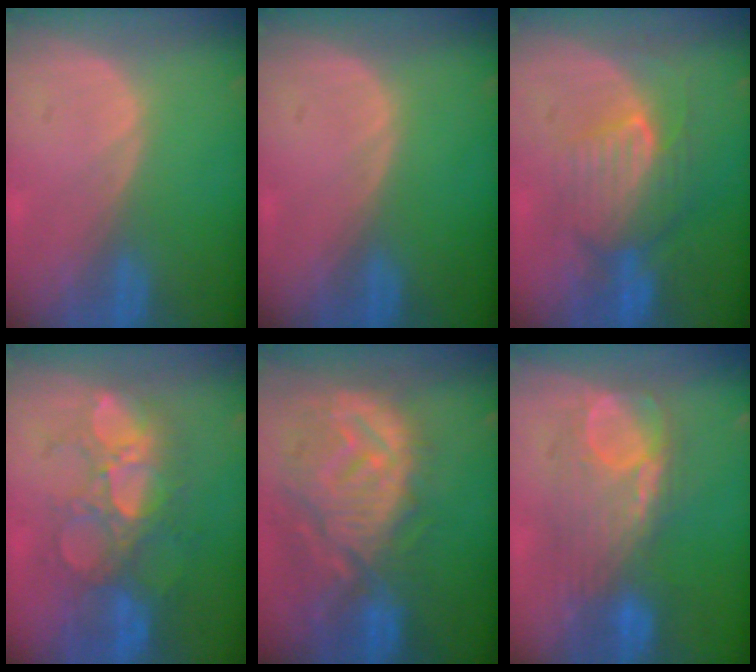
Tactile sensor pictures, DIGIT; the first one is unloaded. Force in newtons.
{"total": 0.0}
{"total": 7.7, "press": 7.7, "slide": 0.1}
{"total": 10.5, "press": 9.3, "slide": 4.8}
{"total": 12.6, "press": 11.2, "slide": 5.9}
{"total": 8.3, "press": 8.3, "slide": 0.2}